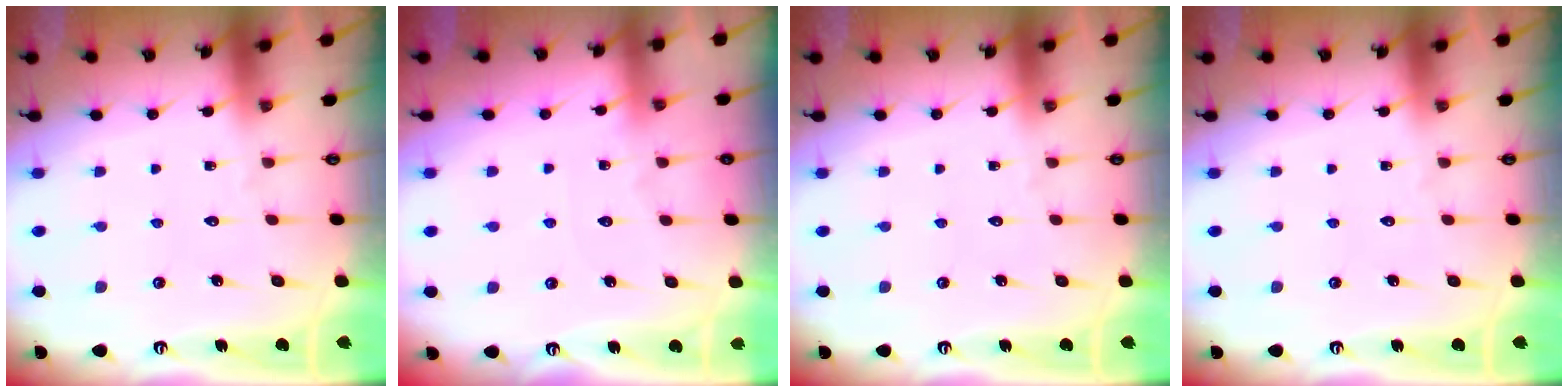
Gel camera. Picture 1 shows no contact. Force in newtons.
{"total": 4.8, "press": 4.7, "slide": 0.7}
{"total": 0.0}
{"total": 0.0}